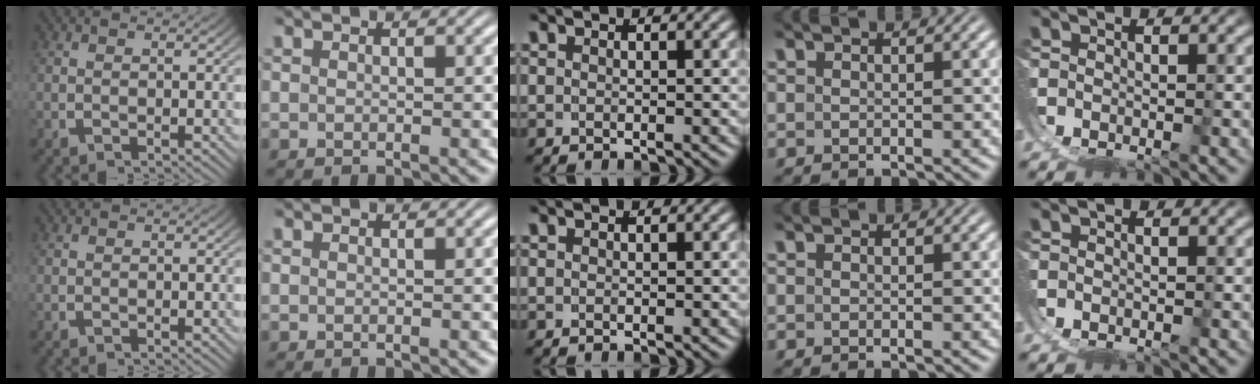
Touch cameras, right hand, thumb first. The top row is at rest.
{}